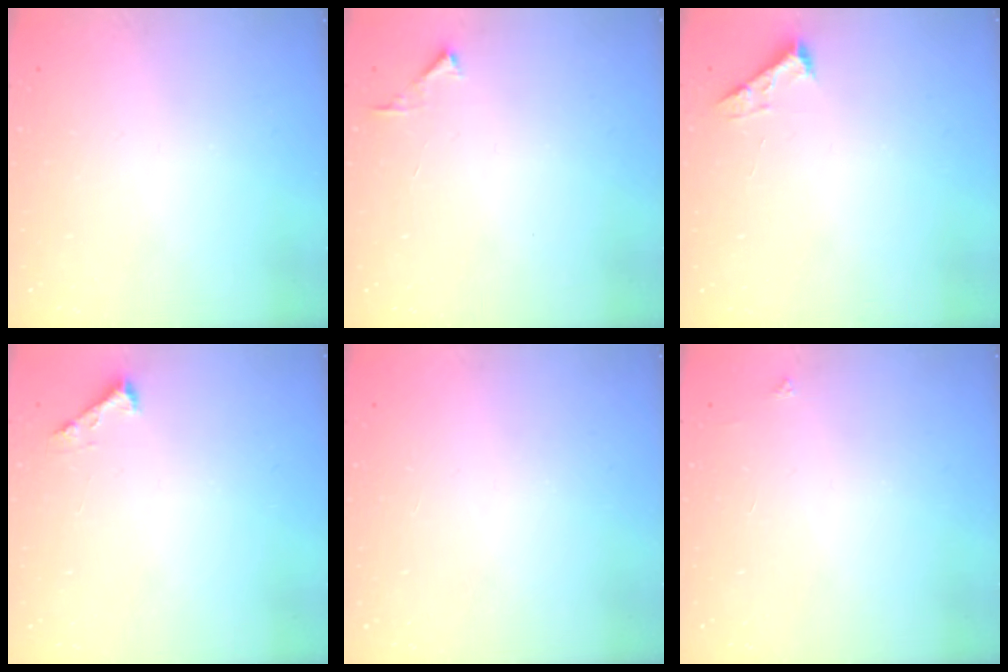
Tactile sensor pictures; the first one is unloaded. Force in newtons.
{"total": 2.8, "press": 2.8, "slide": 0.3}
{"total": 2.5, "press": 2.5, "slide": 0.3}
{"total": 2.3, "press": 2.3, "slide": 0.3}
{"total": 1.5, "press": 1.5, "slide": 0.1}
{"total": 2.1, "press": 2.1, "slide": 0.3}